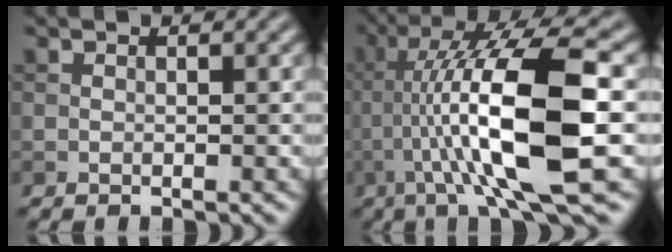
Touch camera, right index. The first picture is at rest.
{"total": 12.9, "force": [-1.5, 2.5, 12.5], "torque": [-0.218, 0.016, -0.025]}